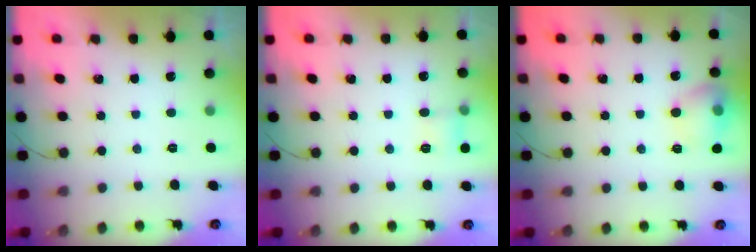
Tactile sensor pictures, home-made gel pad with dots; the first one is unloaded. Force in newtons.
{"total": 3.9, "press": 3.7, "slide": 1.3}
{"total": 11.6, "press": 11.5, "slide": 1.6}